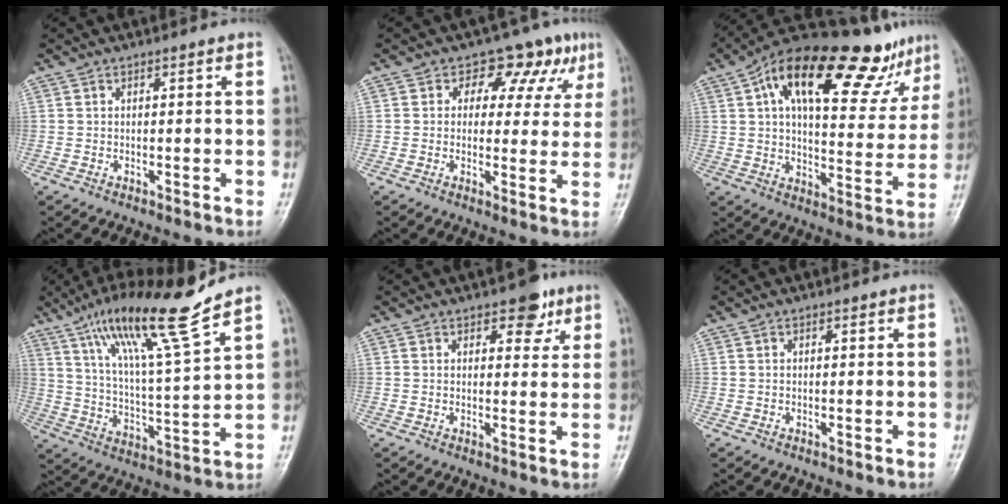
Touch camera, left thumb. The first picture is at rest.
{"total": 9.2, "force": [4.4, 6.4, 5.0], "torque": [-0.008, -0.006, 0.048]}
{"total": 24.7, "force": [14.4, 9.6, 17.7], "torque": [-0.220, -0.003, 0.218]}
{"total": 16.7, "force": [11.6, 0.8, 12.0], "torque": [-0.201, -0.057, 0.203]}
{"total": 4.7, "force": [2.8, 2.7, 2.6], "torque": [-0.009, -0.013, 0.034]}
{"total": 0.0}